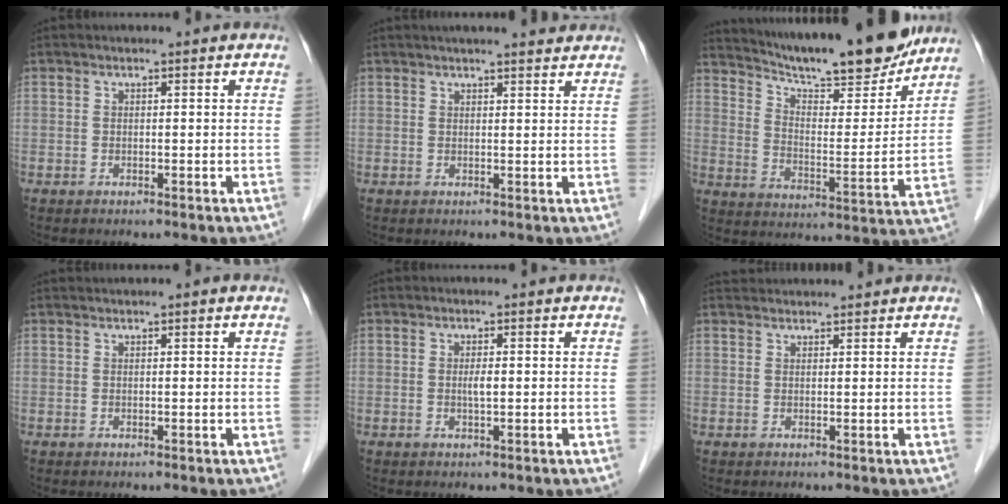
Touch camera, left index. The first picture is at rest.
{"total": 9.3, "force": [8.4, 1.4, 3.8], "torque": [-0.047, 0.017, 0.094]}
{"total": 21.1, "force": [18.8, 2.7, 9.2], "torque": [-0.148, -0.020, 0.269]}
{"total": 1.7, "force": [1.4, 0.1, 0.9], "torque": [-0.011, 0.020, 0.022]}
{"total": 1.2, "force": [0.0, 0.2, 1.2], "torque": [-0.023, -0.003, -0.001]}
{"total": 4.1, "force": [4.0, 0.5, 0.4], "torque": [-0.010, 0.035, 0.062]}